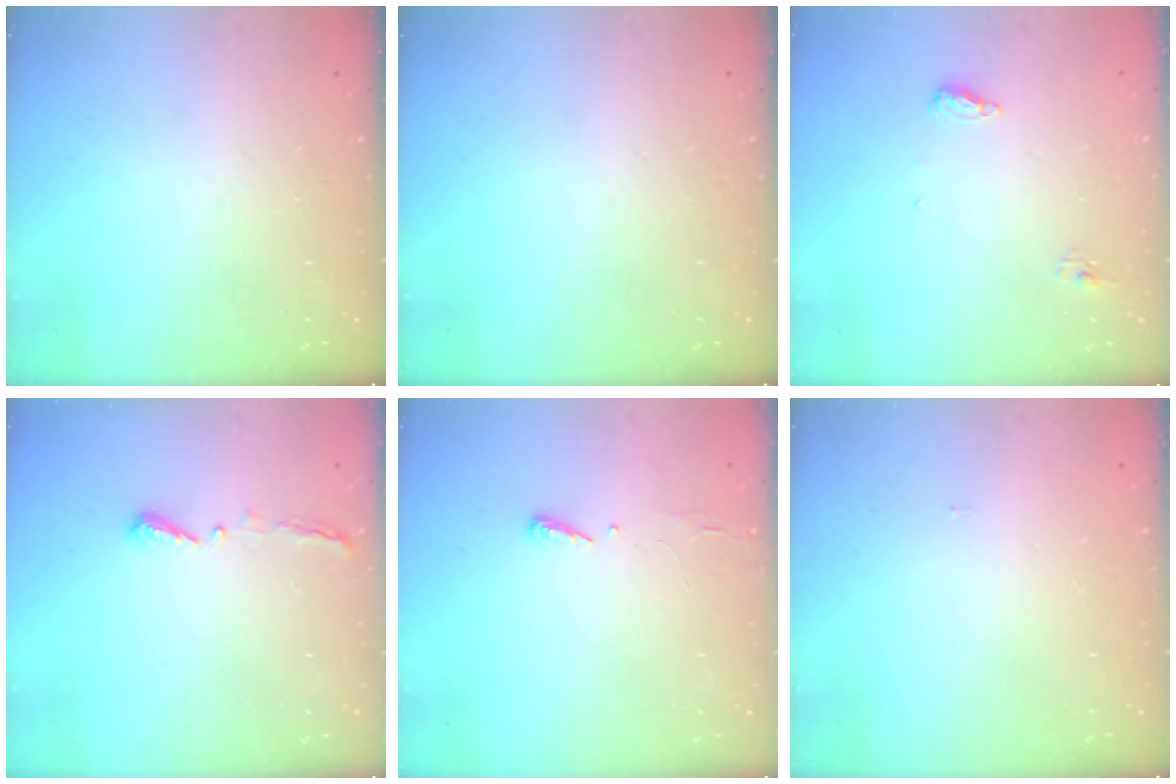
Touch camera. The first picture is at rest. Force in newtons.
{"total": 0.0}
{"total": 6.5, "press": 6.4, "slide": 1.1}
{"total": 4.4, "press": 4.3, "slide": 0.6}
{"total": 2.9, "press": 2.9, "slide": 0.4}
{"total": 6.0, "press": 0.9, "slide": 5.9}